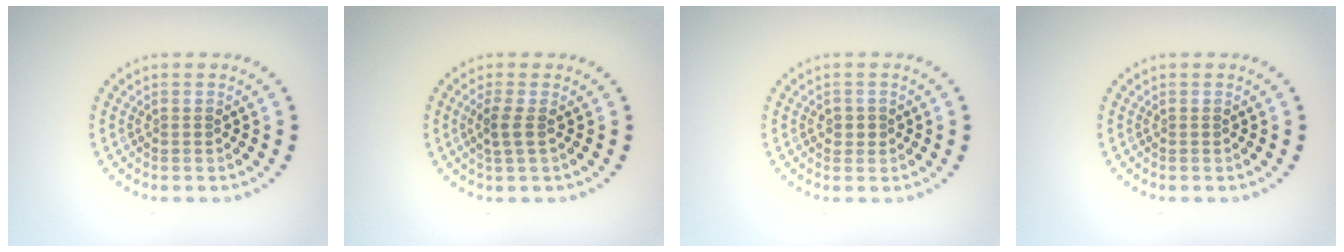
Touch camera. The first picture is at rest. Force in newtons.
{"total": 1.6, "press": 1.4, "slide": 0.9}
{"total": 1.1, "press": 1.0, "slide": 0.4}
{"total": 0.0}